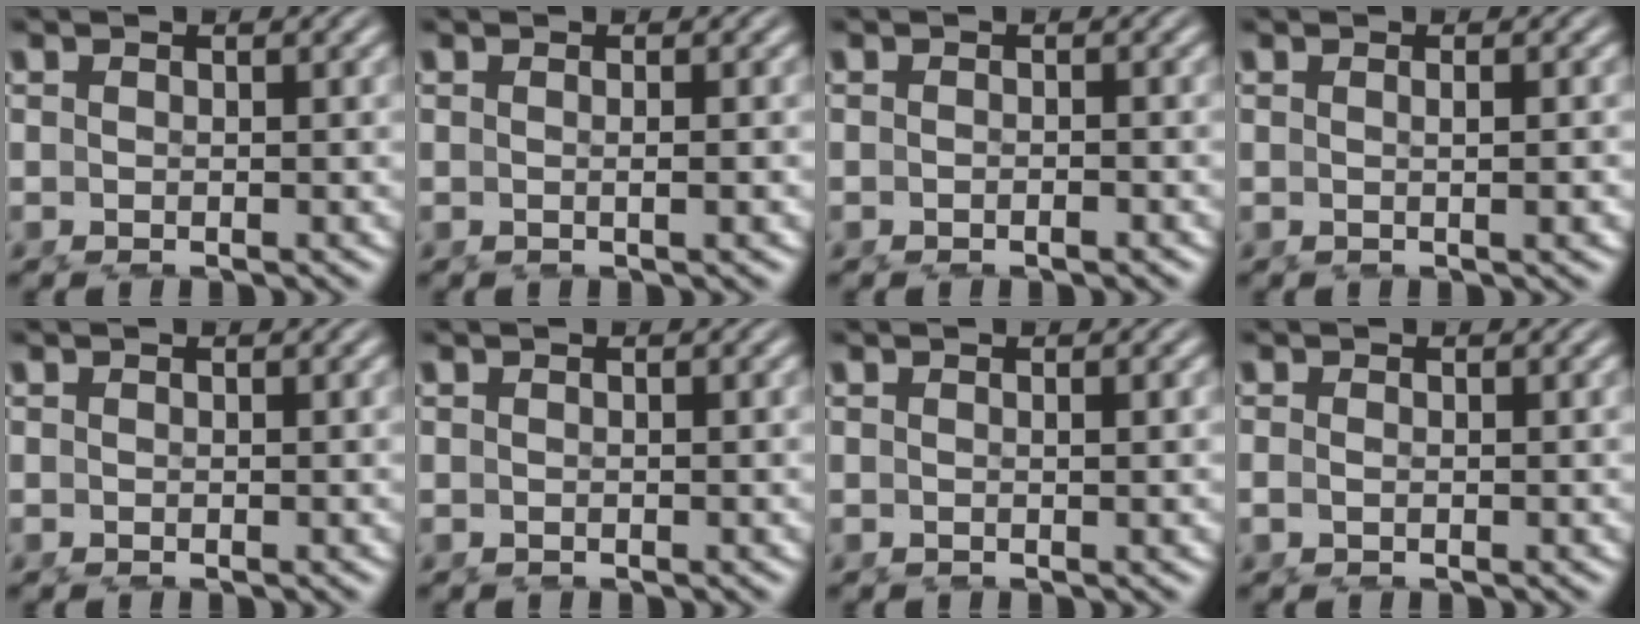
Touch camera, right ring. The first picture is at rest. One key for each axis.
{"total": 0.9, "fx": 0.0, "fy": -0.8, "fz": 0.4, "tx": -0.007, "ty": 0.003, "tz": -0.001}
{"total": 0.9, "fx": -0.7, "fy": 0.1, "fz": 0.5, "tx": -0.008, "ty": 0.009, "tz": -0.017}
{"total": 1.0, "fx": 0.2, "fy": -0.8, "fz": 0.5, "tx": -0.004, "ty": 0.005, "tz": 0.001}
{"total": 0.0}
{"total": 0.0}
{"total": 0.6, "fx": 0.3, "fy": -0.6, "fz": 0.1, "tx": -0.002, "ty": 0.003, "tz": 0.003}
{"total": 0.7, "fx": -0.1, "fy": -0.3, "fz": 0.6, "tx": -0.016, "ty": -0.002, "tz": 0.001}